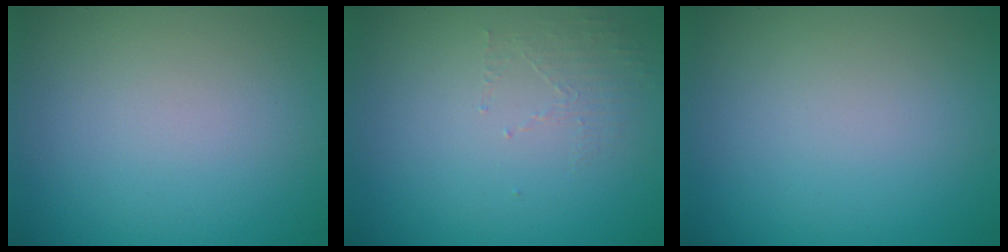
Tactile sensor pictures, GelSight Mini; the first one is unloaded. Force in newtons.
{"total": 1.4, "press": 0.4, "slide": 1.4}
{"total": 0.0}